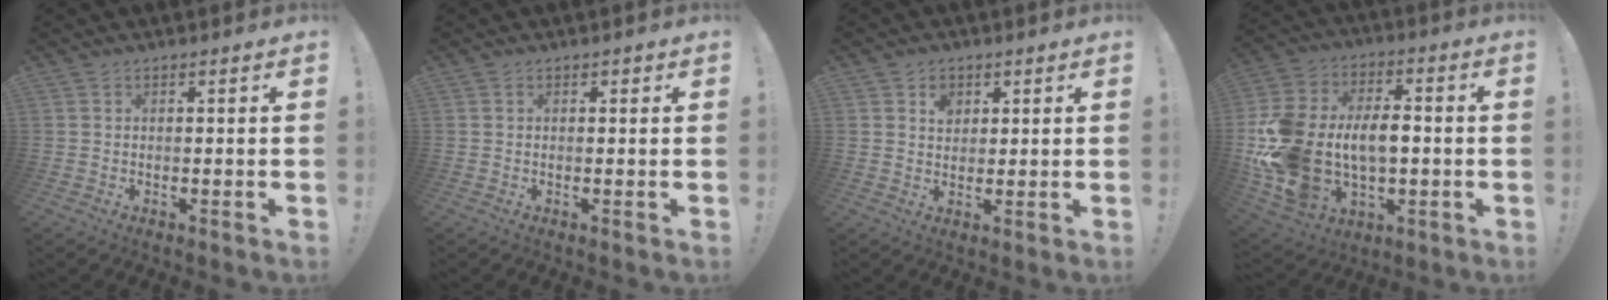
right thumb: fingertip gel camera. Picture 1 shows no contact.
{"total": 0.7, "force": [0.5, 0.5, 0.2], "torque": [0.004, -0.002, 0.008]}
{"total": 4.2, "force": [2.1, 3.4, 1.4], "torque": [-0.005, -0.010, 0.033]}
{"total": 21.9, "force": [-0.2, 15.5, 15.4], "torque": [-0.324, 0.006, 0.013]}